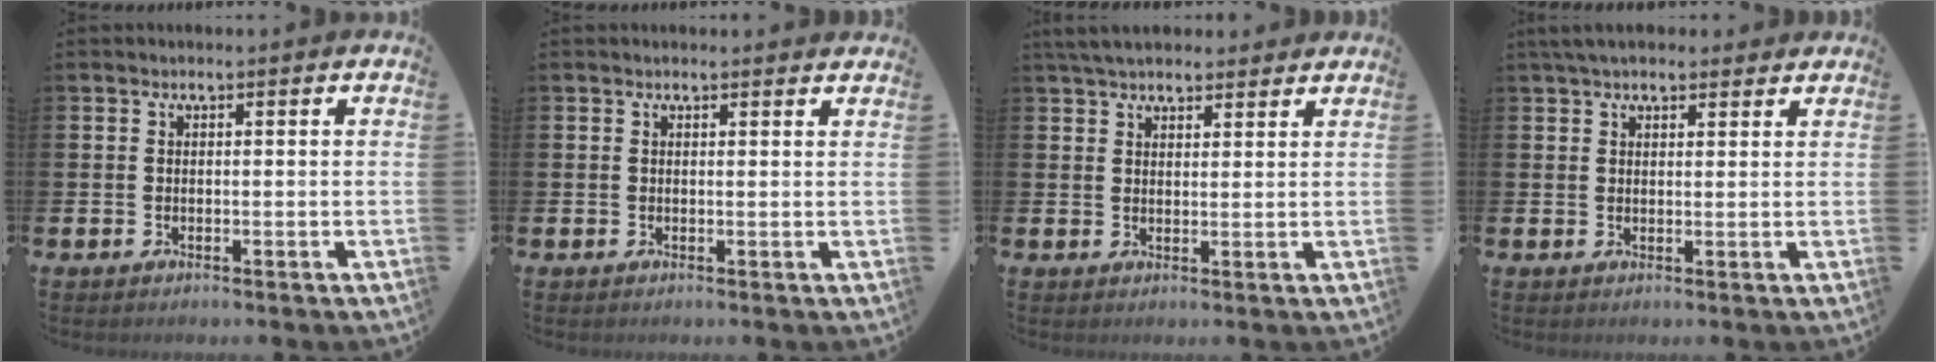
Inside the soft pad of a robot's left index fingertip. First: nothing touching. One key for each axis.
{"total": 0.7, "fx": 0.7, "fy": 0.1, "fz": 0.2, "tx": 0.008, "ty": -0.005, "tz": 0.010}
{"total": 4.3, "fx": 4.0, "fy": 1.3, "fz": 1.0, "tx": -0.027, "ty": -0.009, "tz": 0.075}
{"total": 3.7, "fx": 3.3, "fy": 1.3, "fz": 1.3, "tx": -0.021, "ty": -0.008, "tz": 0.058}